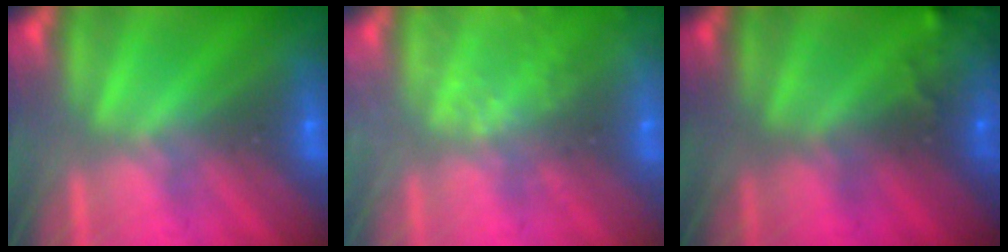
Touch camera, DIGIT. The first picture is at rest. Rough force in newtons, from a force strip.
{"total": 2.4}
{"total": 6.1}